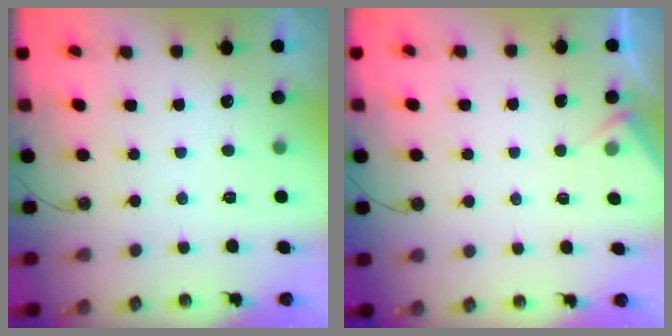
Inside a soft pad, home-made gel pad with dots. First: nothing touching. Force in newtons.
{"total": 4.8, "press": 4.7, "slide": 0.6}